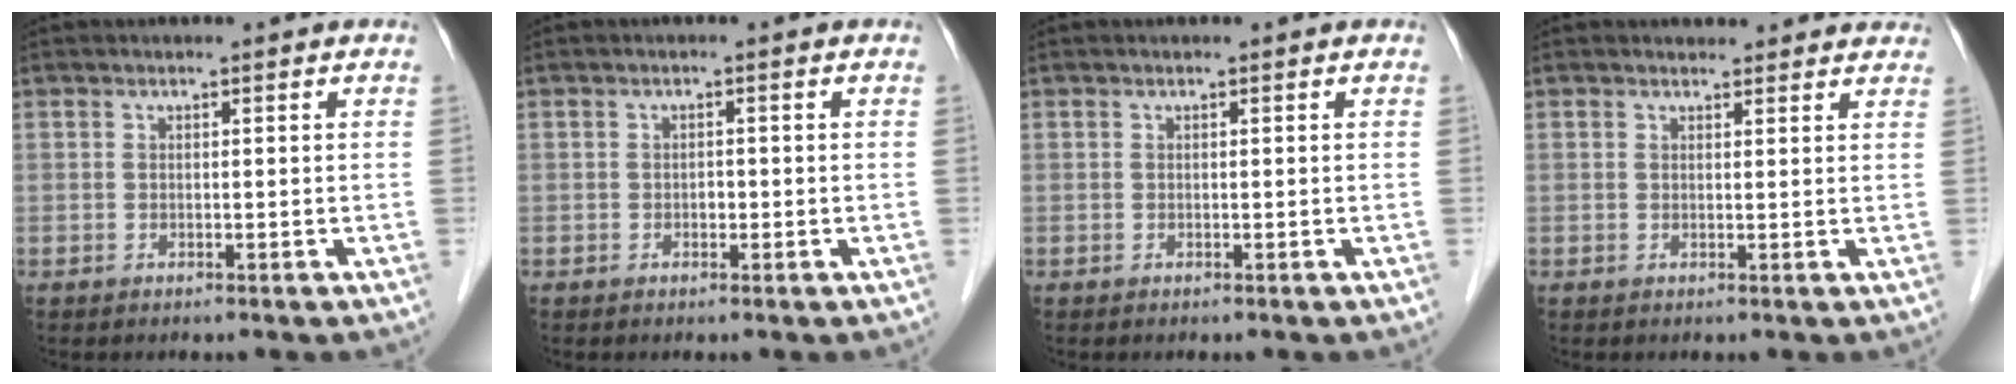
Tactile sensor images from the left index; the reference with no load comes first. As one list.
[{"total": 0.7, "force": [-0.3, 0.5, 0.4], "torque": [-0.007, 0.001, -0.006]}, {"total": 0.0}, {"total": 6.1, "force": [5.6, 2.1, 0.9], "torque": [0.005, 0.011, 0.051]}]